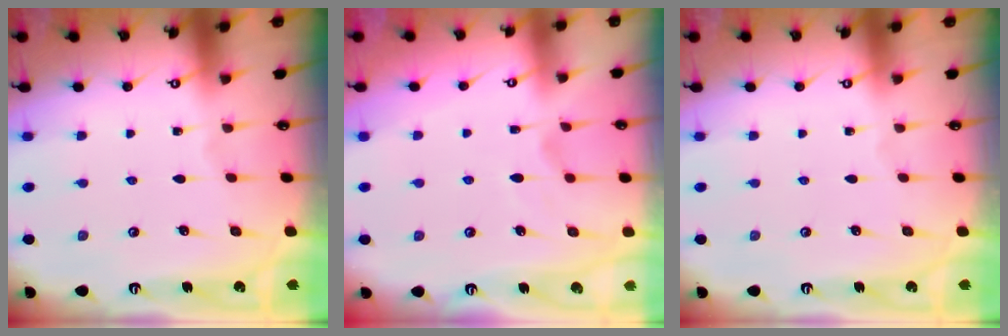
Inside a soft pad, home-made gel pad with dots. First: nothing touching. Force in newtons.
{"total": 1.8, "press": 1.2, "slide": 1.3}
{"total": 0.0}